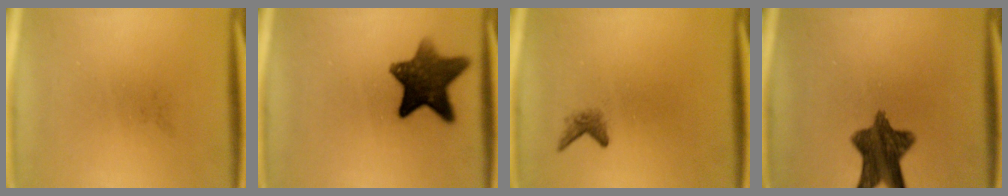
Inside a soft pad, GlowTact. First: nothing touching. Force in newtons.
{"total": 11.3}
{"total": 1.4}
{"total": 10.3}